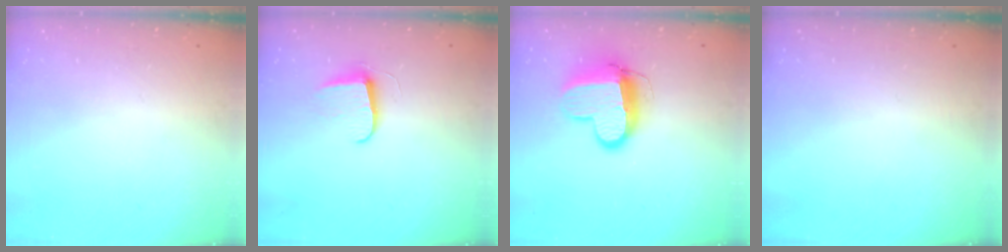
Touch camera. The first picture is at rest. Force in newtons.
{"total": 7.3, "press": 7.3, "slide": 0.4}
{"total": 12.7, "press": 12.6, "slide": 1.4}
{"total": 0.0}